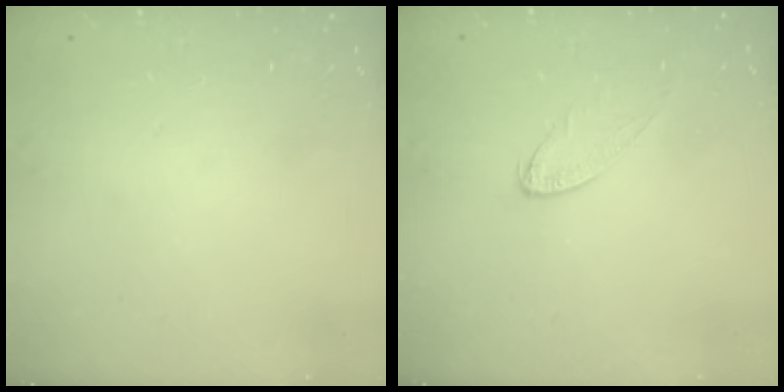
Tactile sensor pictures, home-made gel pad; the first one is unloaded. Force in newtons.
{"total": 5.8, "press": 5.8, "slide": 0.5}